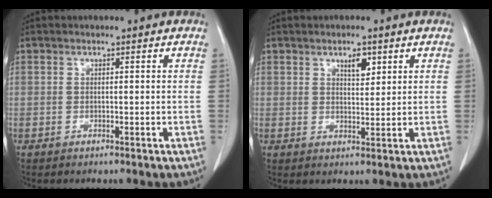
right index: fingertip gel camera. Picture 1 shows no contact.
{"total": 3.0, "force": [1.8, 1.2, 2.2], "torque": [-0.035, -0.004, 0.030]}